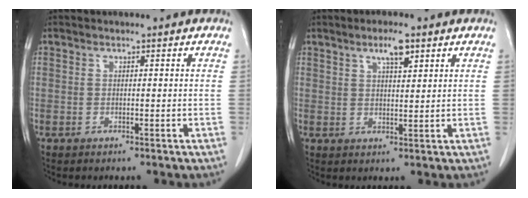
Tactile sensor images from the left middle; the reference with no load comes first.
{"total": 3.8, "force": [2.4, 0.8, 2.9], "torque": [-0.053, 0.002, 0.041]}